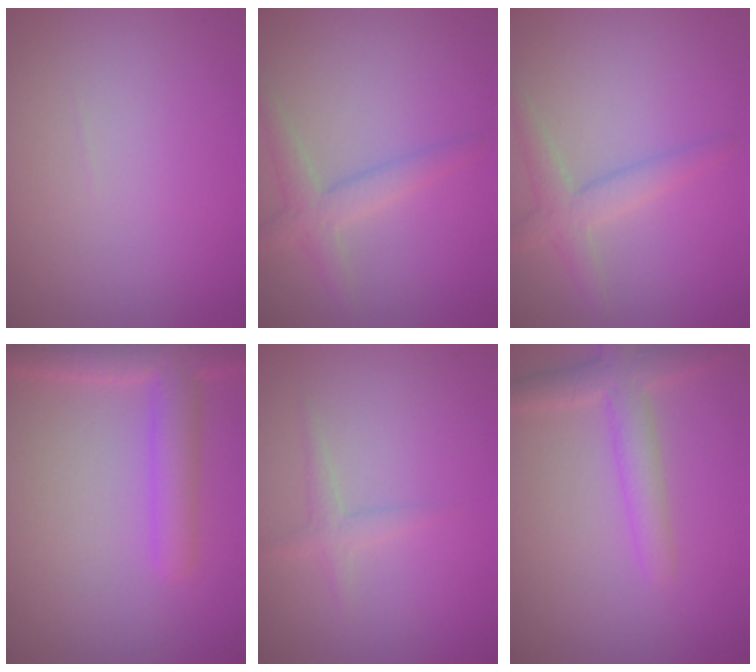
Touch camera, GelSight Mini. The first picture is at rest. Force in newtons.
{"total": 2.6, "press": 2.6, "slide": 0.2}
{"total": 2.6, "press": 2.6, "slide": 0.2}
{"total": 4.9, "press": 4.9, "slide": 0.3}
{"total": 1.3, "press": 1.3, "slide": 0.1}
{"total": 3.4, "press": 3.4, "slide": 0.3}